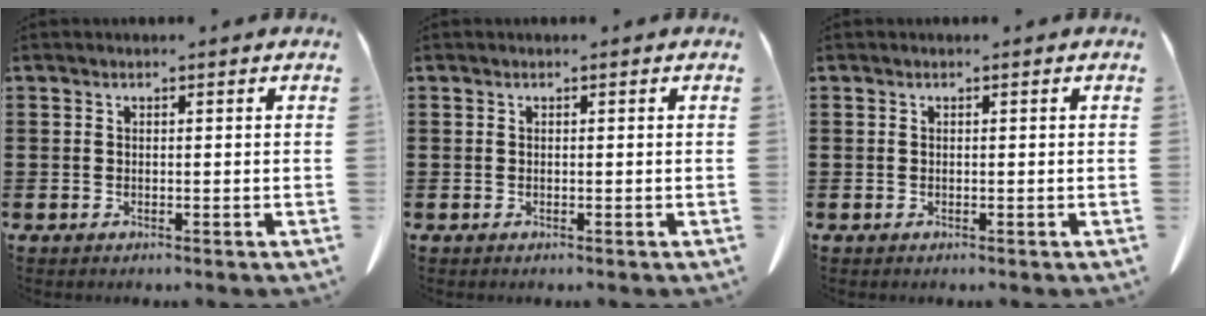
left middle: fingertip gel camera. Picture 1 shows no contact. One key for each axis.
{"total": 0.0}
{"total": 0.0}